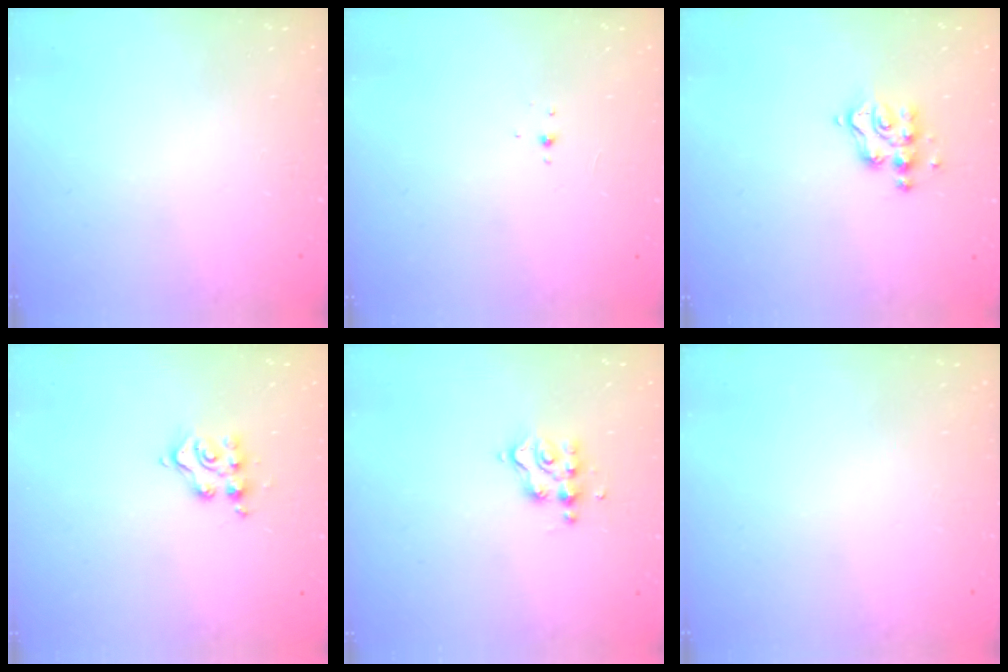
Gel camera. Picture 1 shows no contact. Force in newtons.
{"total": 2.1, "press": 1.9, "slide": 0.8}
{"total": 7.1, "press": 7.1, "slide": 0.2}
{"total": 7.5, "press": 7.5, "slide": 0.5}
{"total": 5.4, "press": 5.4, "slide": 0.4}
{"total": 0.0}